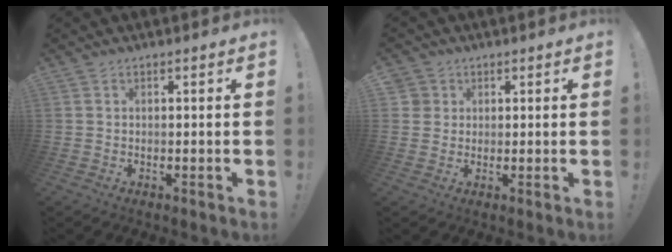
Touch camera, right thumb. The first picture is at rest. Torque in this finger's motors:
{"motor_torque": [0.24, 0.43, 0.11, 0.15, -0.07]}